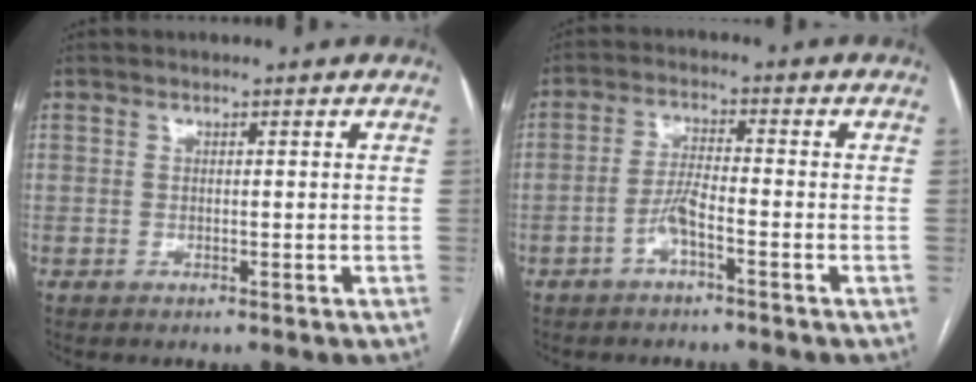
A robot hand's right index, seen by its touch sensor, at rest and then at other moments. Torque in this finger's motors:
{"motor_torque": [0.09, 0.09, 0.06, 0.05]}